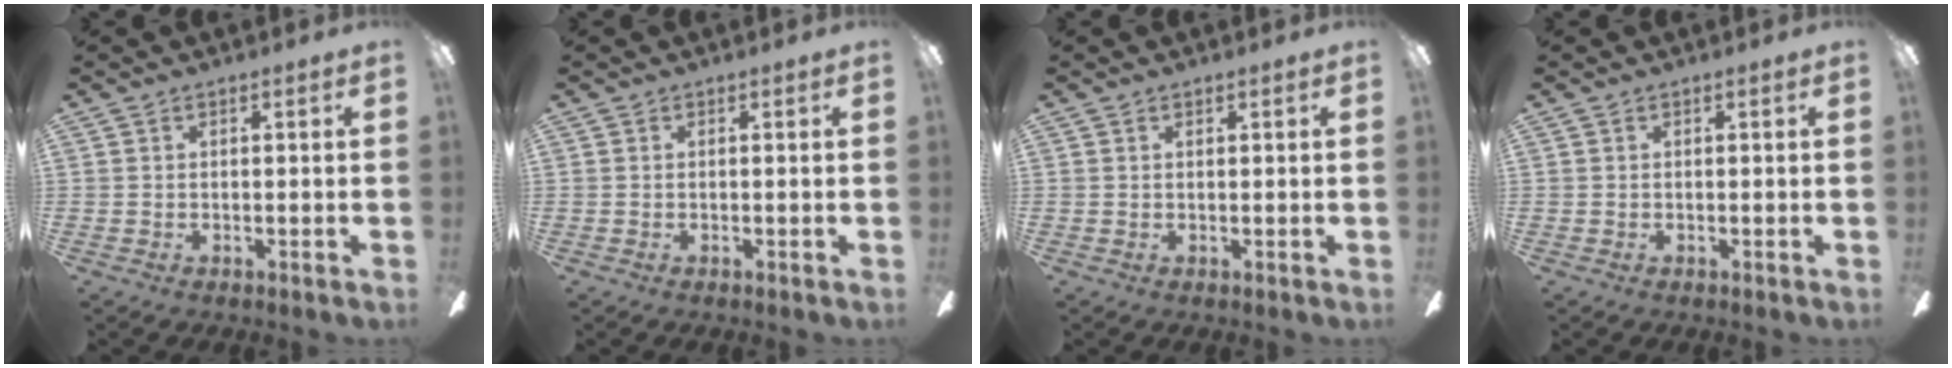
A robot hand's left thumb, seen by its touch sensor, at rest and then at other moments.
{"total": 0.0}
{"total": 0.6, "force": [0.4, 0.2, 0.4], "torque": [-0.009, 0.002, 0.007]}
{"total": 0.0}